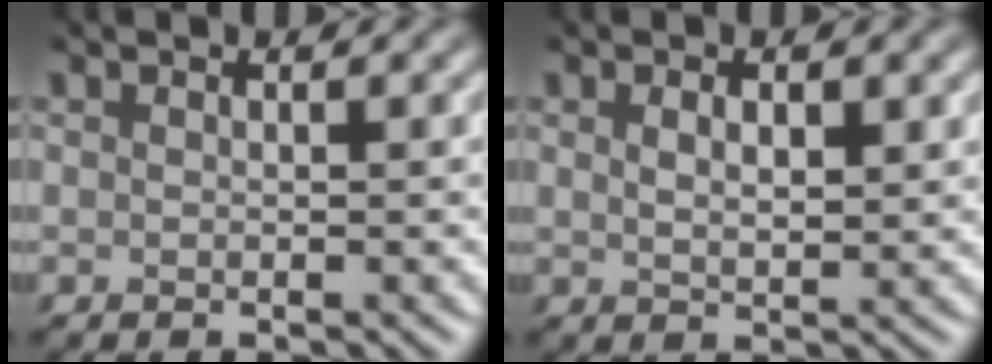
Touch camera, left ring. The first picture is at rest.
{"total": 1.8, "force": [0.1, 0.6, 1.7], "torque": [-0.042, -0.012, 0.014]}